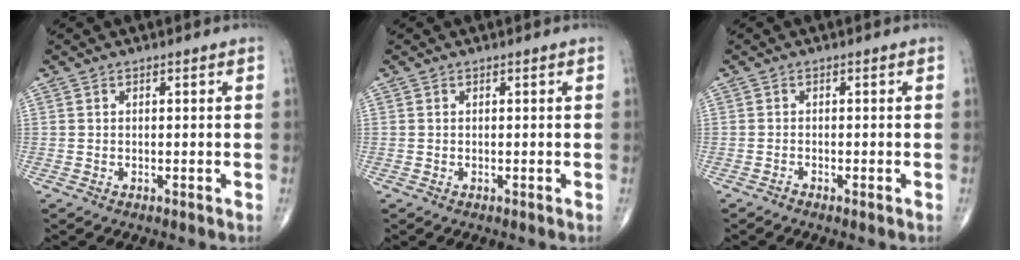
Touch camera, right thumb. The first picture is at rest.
{"total": 0.0}
{"total": 0.6, "force": [-0.6, 0.0, 0.3], "torque": [-0.008, 0.000, -0.014]}